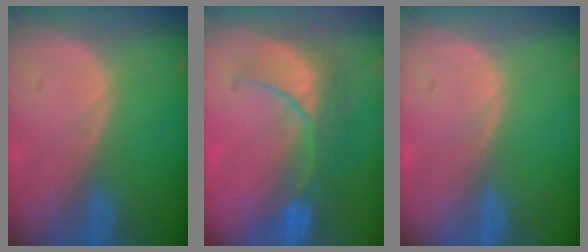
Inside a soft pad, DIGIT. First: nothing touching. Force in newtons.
{"total": 8.3, "press": 8.3, "slide": 0.8}
{"total": 0.0}